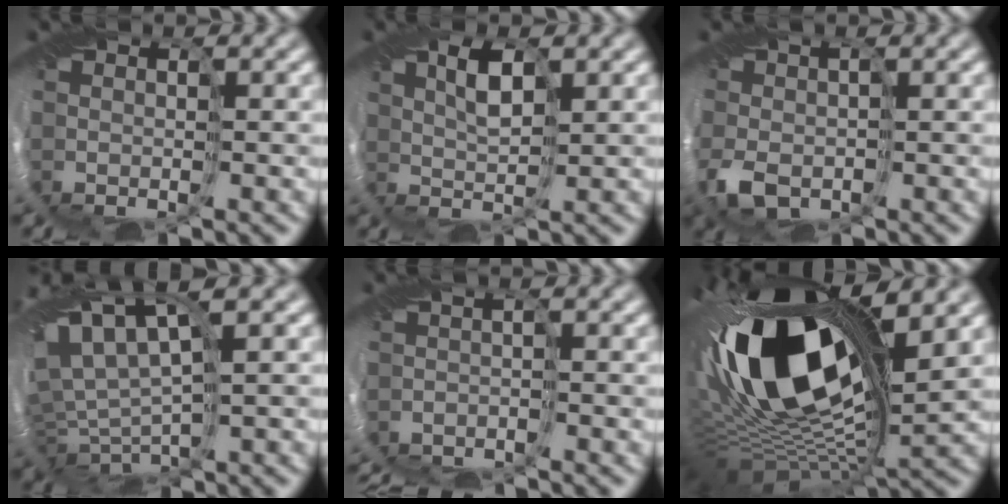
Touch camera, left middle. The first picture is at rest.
{"total": 2.2, "force": [0.7, 0.9, 1.8], "torque": [-0.037, 0.006, 0.014]}
{"total": 3.7, "force": [-1.2, 2.4, 2.4], "torque": [-0.062, -0.001, -0.025]}
{"total": 10.2, "force": [2.6, 5.0, 8.5], "torque": [-0.193, 0.012, 0.062]}
{"total": 2.3, "force": [-2.2, 0.4, 0.5], "torque": [-0.005, -0.008, -0.043]}
{"total": 18.4, "force": [3.7, 9.3, 15.5], "torque": [-0.286, 0.005, 0.058]}